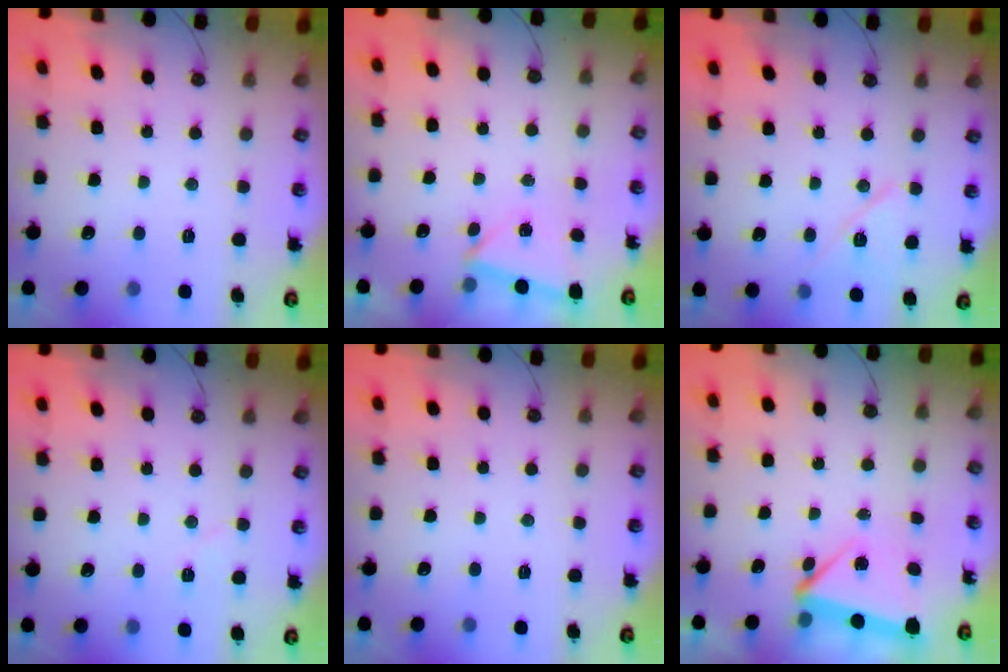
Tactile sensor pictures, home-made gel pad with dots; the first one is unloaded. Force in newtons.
{"total": 2.7, "press": 2.1, "slide": 1.8}
{"total": 10.0, "press": 9.5, "slide": 3.0}
{"total": 3.9, "press": 3.9, "slide": 0.6}
{"total": 0.0}
{"total": 4.7, "press": 4.6, "slide": 0.5}